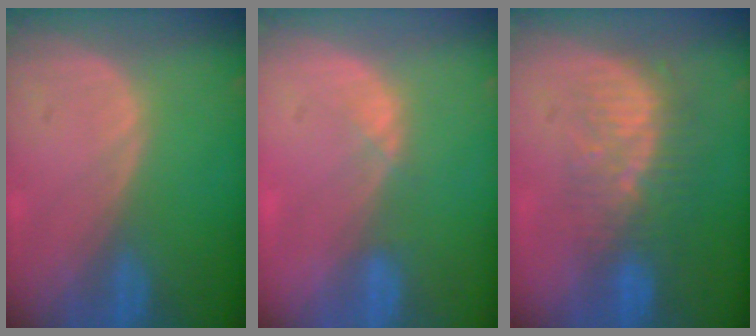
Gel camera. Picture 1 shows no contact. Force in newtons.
{"total": 1.4, "press": 1.2, "slide": 0.7}
{"total": 8.5, "press": 7.6, "slide": 3.7}